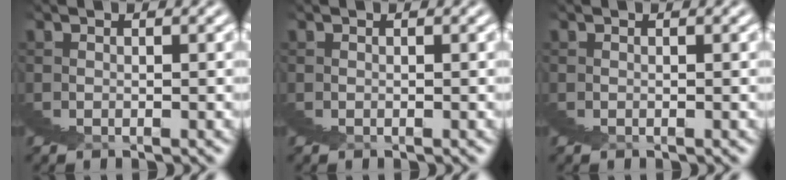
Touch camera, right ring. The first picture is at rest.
{"total": 0.0}
{"total": 0.0}